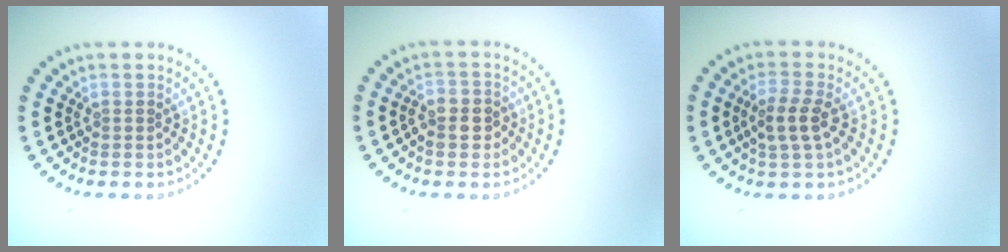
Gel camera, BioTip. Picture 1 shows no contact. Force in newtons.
{"total": 2.6, "press": 2.4, "slide": 0.7}
{"total": 2.7, "press": 2.5, "slide": 0.9}